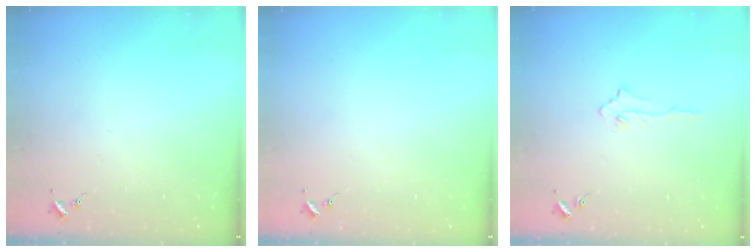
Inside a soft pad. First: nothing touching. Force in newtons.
{"total": 0.0}
{"total": 3.4, "press": 3.4, "slide": 0.4}